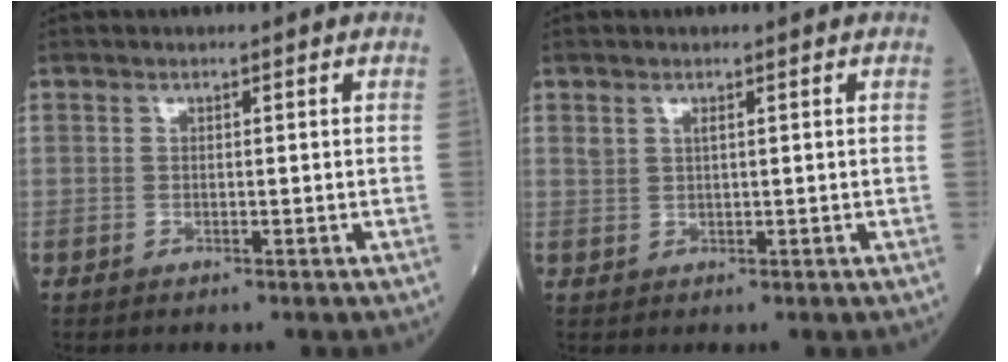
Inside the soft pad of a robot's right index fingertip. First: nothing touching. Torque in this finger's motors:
{"motor_torque": [-0.03, 0.04, 0.00, 0.01]}